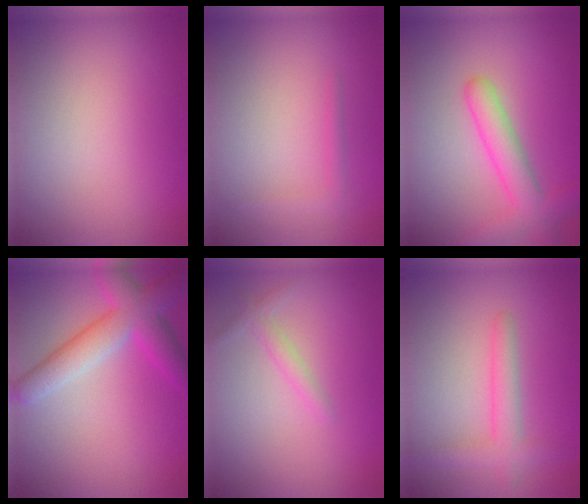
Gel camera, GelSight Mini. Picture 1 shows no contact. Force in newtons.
{"total": 1.1, "press": 1.1, "slide": 0.1}
{"total": 4.0, "press": 4.0, "slide": 0.2}
{"total": 5.7, "press": 5.7, "slide": 0.4}
{"total": 1.4, "press": 1.4, "slide": 0.1}
{"total": 2.8, "press": 2.8, "slide": 0.2}